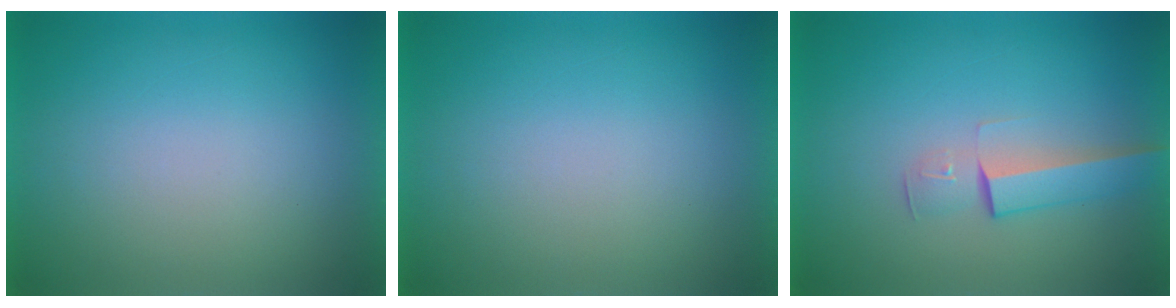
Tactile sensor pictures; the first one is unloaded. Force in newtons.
{"total": 0.0}
{"total": 2.9}